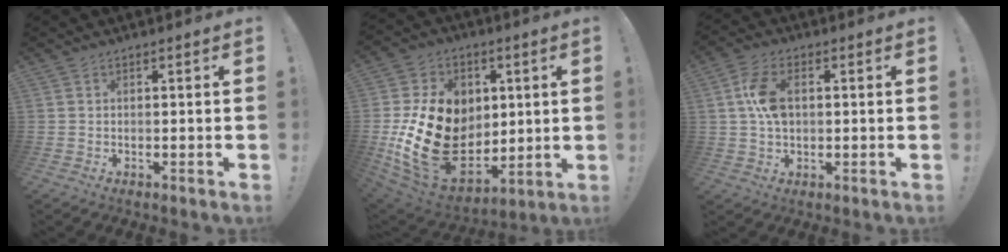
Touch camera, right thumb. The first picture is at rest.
{"total": 26.4, "force": [0.1, 19.6, 17.6], "torque": [-0.345, -0.006, 0.038]}
{"total": 9.4, "force": [1.4, 5.8, 7.3], "torque": [-0.139, 0.003, 0.024]}